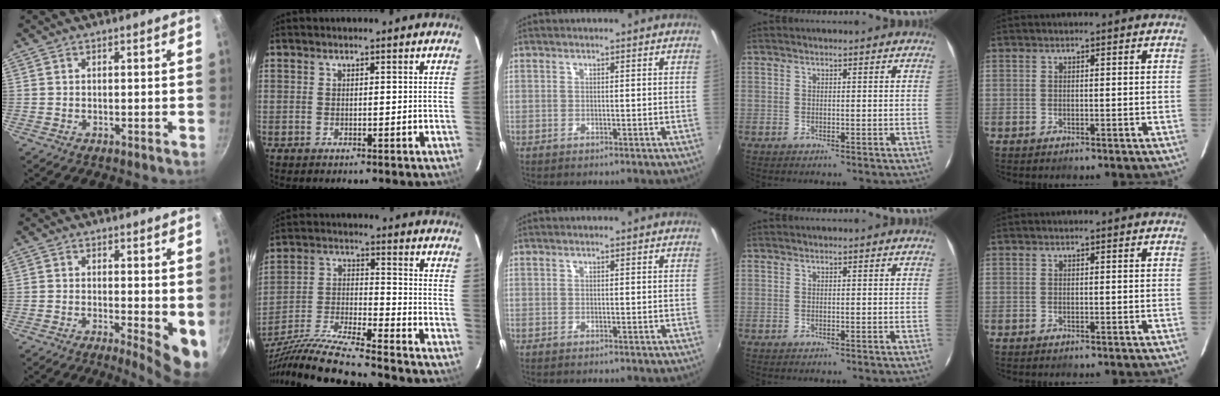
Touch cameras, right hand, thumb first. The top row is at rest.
{"thumb": {"total": 7.1, "force": [-0.3, 2.4, 6.6], "torque": [-0.078, -0.015, -0.003]}, "index": {"total": 20.2, "force": [-17.6, 0.6, 9.9], "torque": [-0.194, -0.040, -0.312]}}